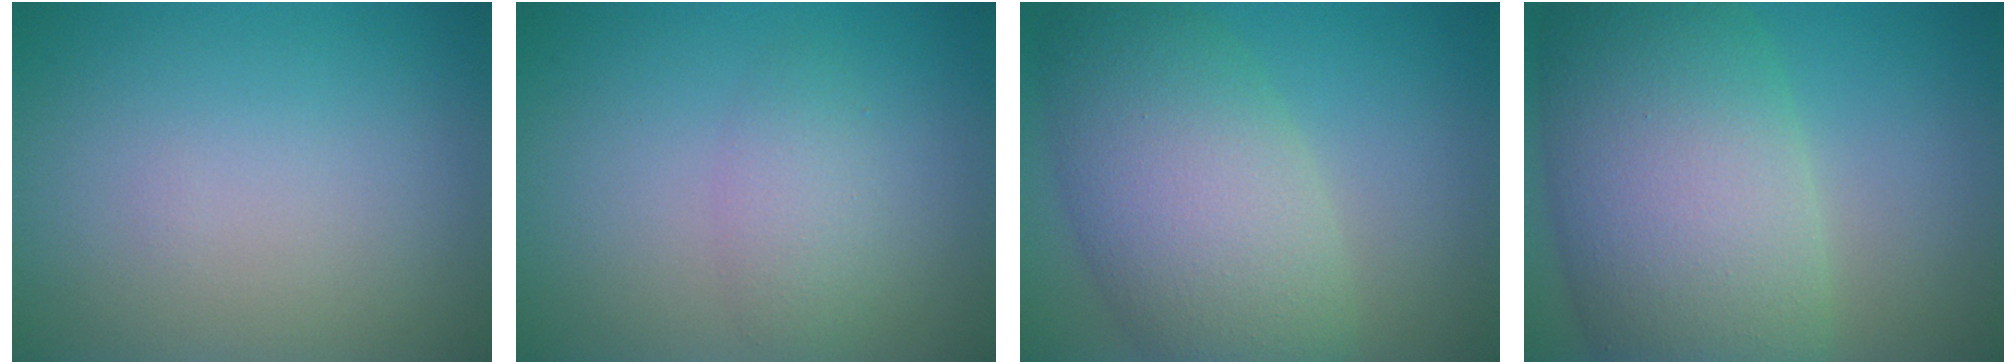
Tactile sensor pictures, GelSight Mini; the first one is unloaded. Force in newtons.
{"total": 2.2, "press": 2.2, "slide": 0.0}
{"total": 9.3, "press": 9.3, "slide": 0.5}
{"total": 13.0, "press": 13.0, "slide": 0.6}